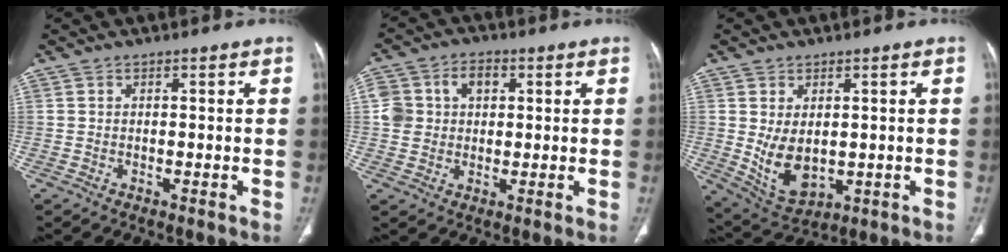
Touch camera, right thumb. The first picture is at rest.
{"total": 8.4, "force": [1.9, 6.7, 4.8], "torque": [-0.070, 0.014, 0.035]}
{"total": 8.5, "force": [-0.1, 5.3, 6.7], "torque": [-0.105, -0.012, 0.023]}